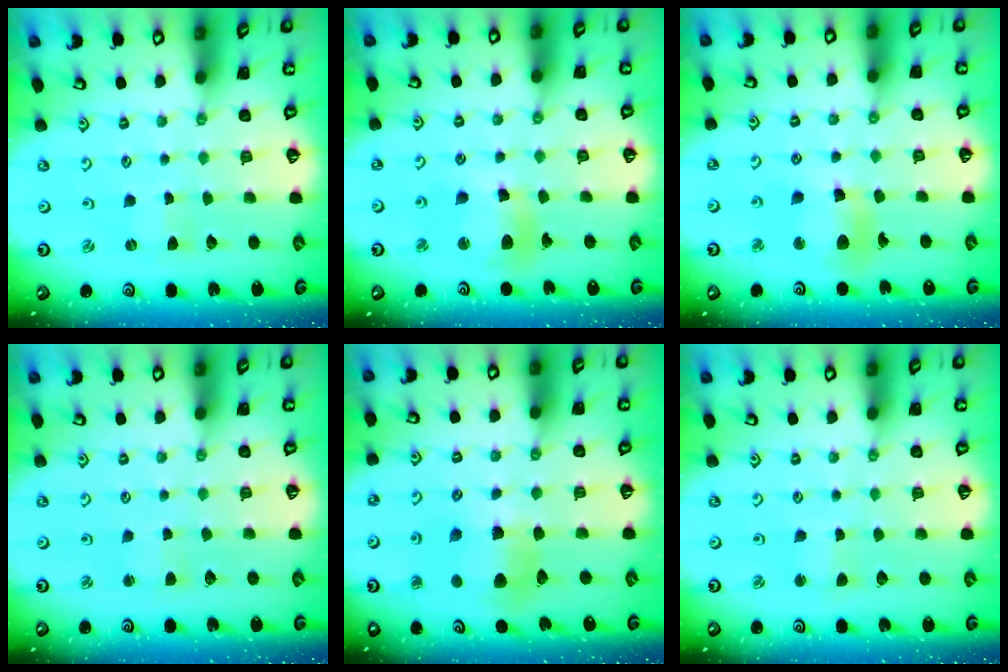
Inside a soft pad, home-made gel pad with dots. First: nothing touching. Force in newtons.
{"total": 11.6, "press": 11.3, "slide": 2.2}
{"total": 11.0, "press": 10.9, "slide": 1.1}
{"total": 2.5, "press": 2.5, "slide": 0.3}
{"total": 8.4, "press": 8.3, "slide": 1.1}
{"total": 2.1, "press": 2.1, "slide": 0.5}